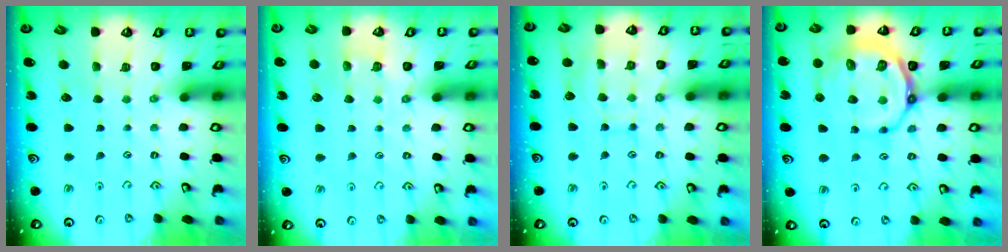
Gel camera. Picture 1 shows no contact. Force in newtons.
{"total": 3.0, "press": 2.6, "slide": 1.5}
{"total": 8.4, "press": 8.3, "slide": 0.8}
{"total": 14.3, "press": 14.1, "slide": 2.7}